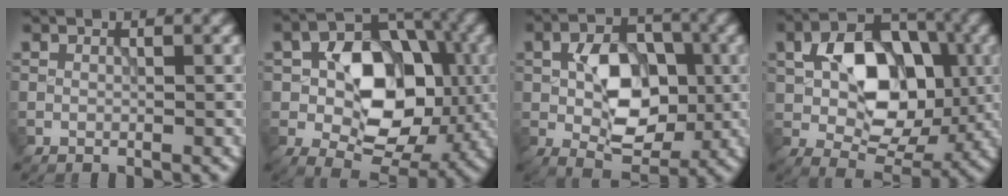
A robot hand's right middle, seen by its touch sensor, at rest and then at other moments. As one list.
[{"total": 10.9, "force": [-0.5, 7.4, 7.9], "torque": [-0.115, 0.010, -0.011]}, {"total": 7.4, "force": [-0.4, 4.7, 5.7], "torque": [-0.093, 0.001, -0.009]}, {"total": 9.9, "force": [0.5, 6.7, 7.3], "torque": [-0.113, 0.010, 0.005]}]